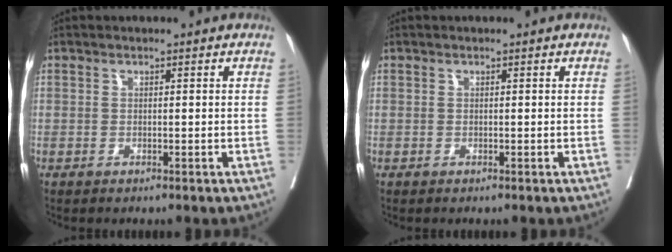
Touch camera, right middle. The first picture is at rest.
{"total": 0.0}